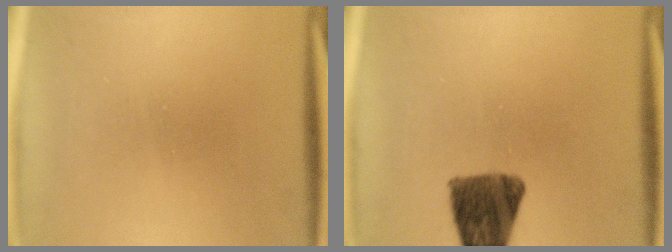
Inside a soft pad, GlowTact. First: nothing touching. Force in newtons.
{"total": 8.6}